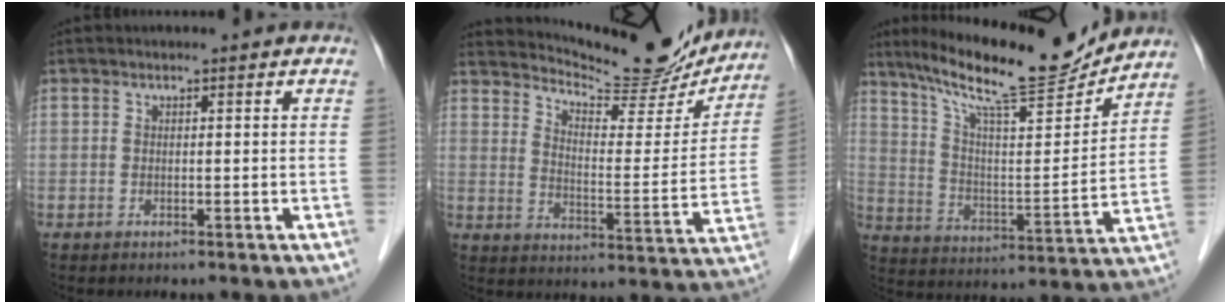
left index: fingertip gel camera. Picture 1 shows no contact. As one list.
[{"total": 17.3, "force": [16.5, 2.4, 4.7], "torque": [-0.074, -0.044, 0.220]}, {"total": 18.1, "force": [16.1, 1.2, 8.2], "torque": [-0.146, -0.009, 0.260]}]